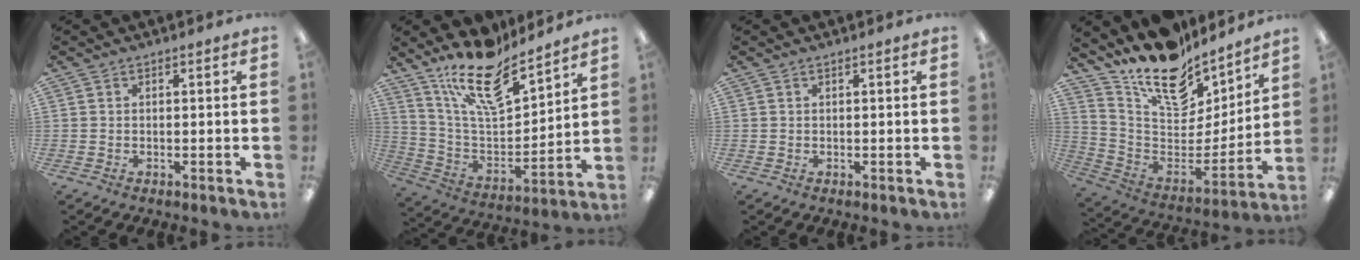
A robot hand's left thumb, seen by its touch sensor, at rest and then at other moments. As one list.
[{"total": 17.8, "force": [13.6, 6.0, 9.9], "torque": [-0.180, -0.087, 0.237]}, {"total": 0.0}, {"total": 16.8, "force": [13.7, 7.7, 6.0], "torque": [-0.107, -0.118, 0.246]}]